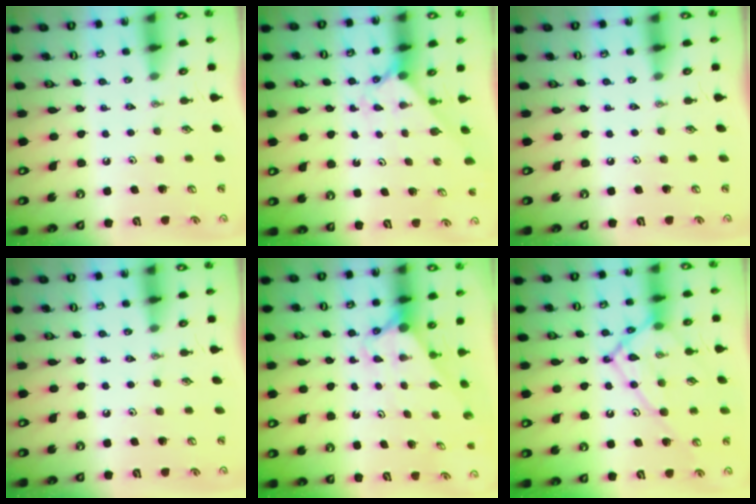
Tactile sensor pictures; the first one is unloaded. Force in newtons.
{"total": 2.1, "press": 2.1, "slide": 0.2}
{"total": 0.0}
{"total": 0.0}
{"total": 2.8, "press": 2.8, "slide": 0.0}
{"total": 15.2, "press": 15.1, "slide": 1.4}